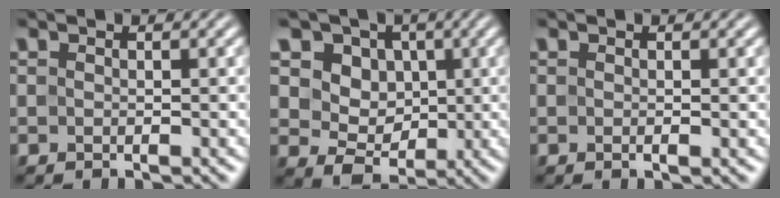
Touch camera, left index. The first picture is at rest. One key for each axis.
{"total": 8.5, "fx": 2.7, "fy": 6.9, "fz": 4.1, "tx": -0.062, "ty": 0.007, "tz": 0.035}
{"total": 0.7, "fx": 0.0, "fy": 0.1, "fz": 0.7, "tx": -0.009, "ty": -0.001, "tz": -0.001}